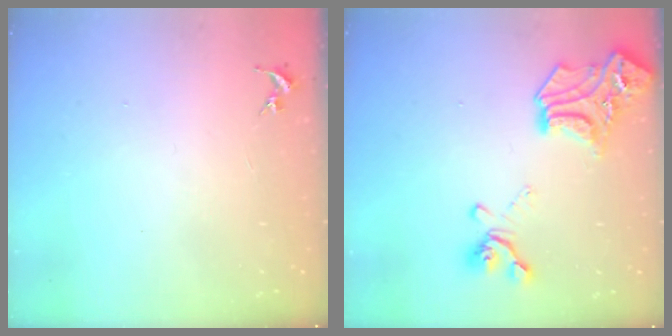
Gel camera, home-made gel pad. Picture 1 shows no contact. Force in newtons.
{"total": 19.5, "press": 19.5, "slide": 0.7}